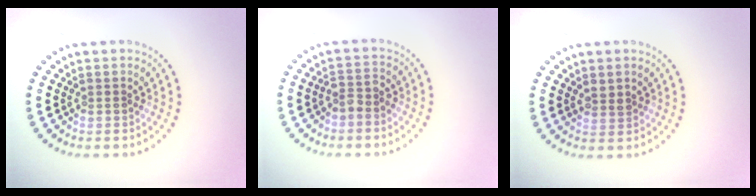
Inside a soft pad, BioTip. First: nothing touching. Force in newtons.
{"total": 1.5, "press": 1.2, "slide": 0.9}
{"total": 1.1, "press": 1.0, "slide": 0.4}